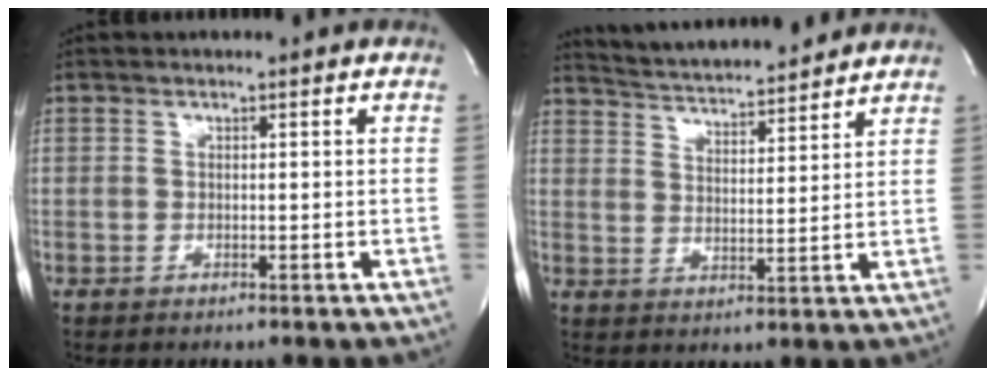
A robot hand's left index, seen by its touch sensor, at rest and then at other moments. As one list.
[{"total": 13.2, "force": [12.5, 1.2, 4.1], "torque": [-0.076, 0.011, 0.192]}]